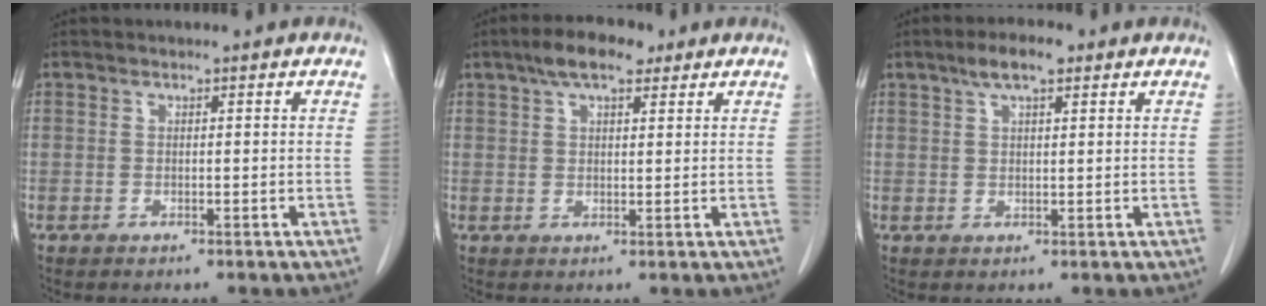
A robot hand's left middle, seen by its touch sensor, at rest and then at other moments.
{"total": 6.4, "force": [4.2, 2.3, 4.3], "torque": [-0.082, 0.021, 0.071]}
{"total": 4.7, "force": [2.9, 1.2, 3.4], "torque": [-0.068, 0.011, 0.051]}